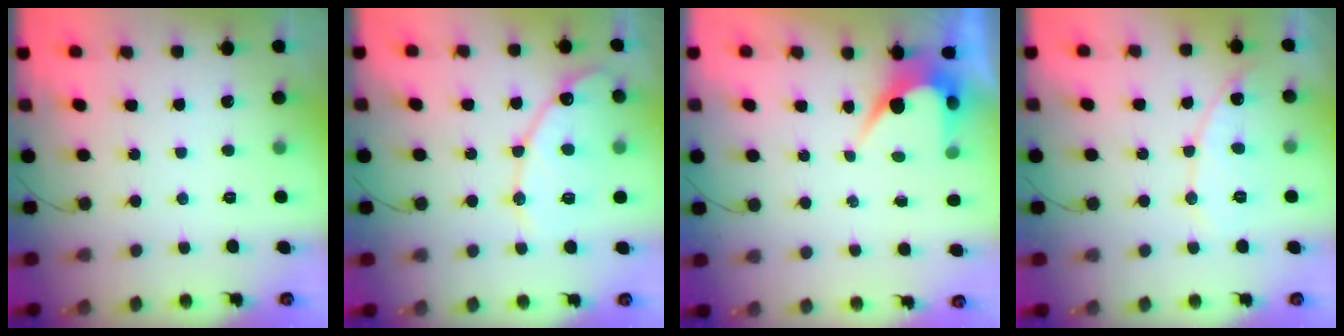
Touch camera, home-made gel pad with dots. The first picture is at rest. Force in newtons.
{"total": 14.0, "press": 13.9, "slide": 1.2}
{"total": 5.1, "press": 5.0, "slide": 0.2}
{"total": 8.7, "press": 8.6, "slide": 0.7}